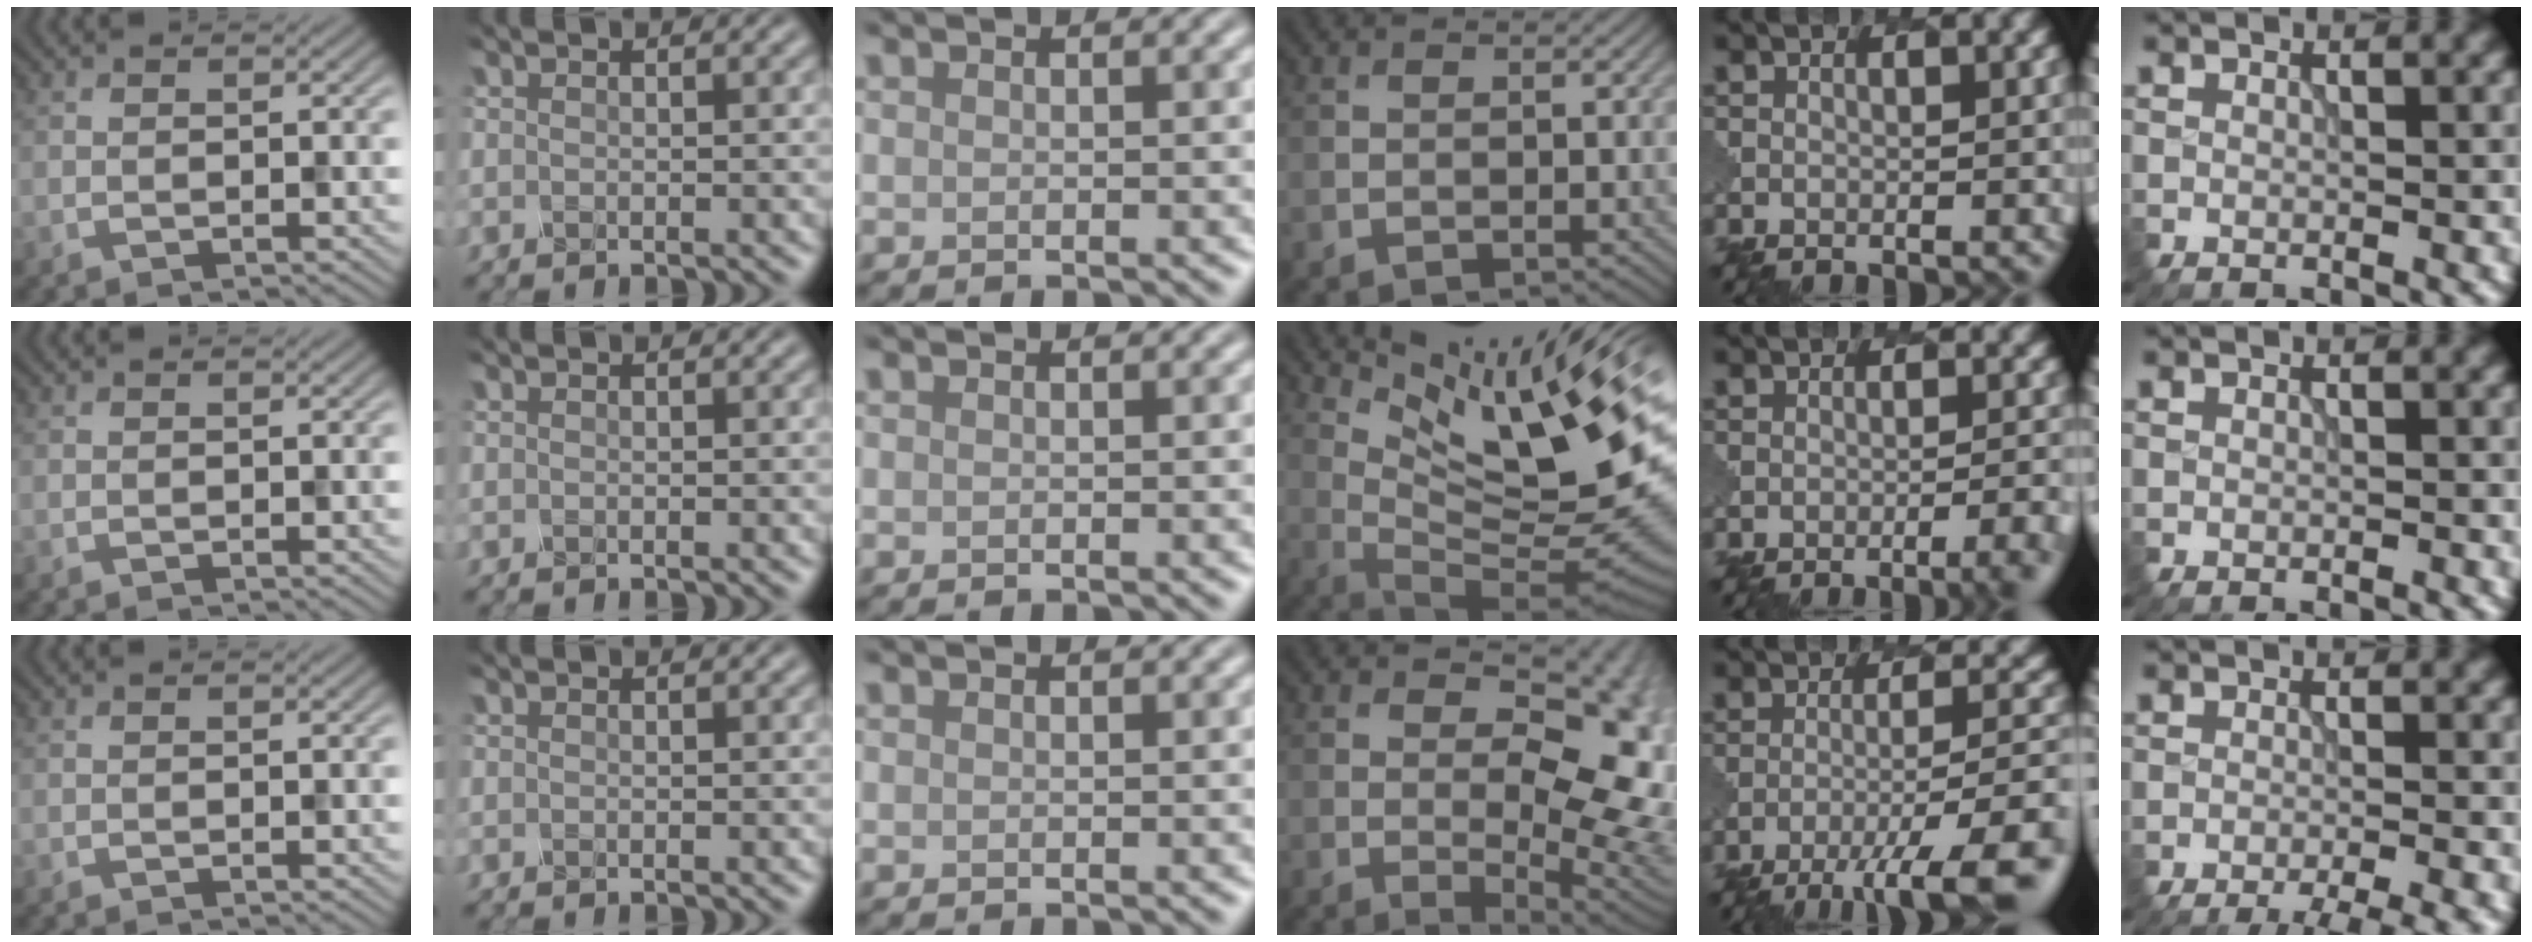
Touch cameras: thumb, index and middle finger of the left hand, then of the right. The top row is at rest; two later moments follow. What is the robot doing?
{"motion": "dispense", "object": "syringe"}